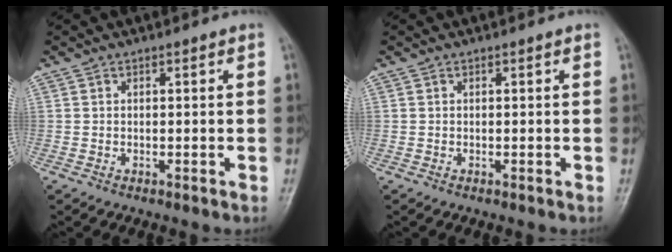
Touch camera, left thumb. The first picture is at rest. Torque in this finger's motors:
{"motor_torque": [0.00, 0.00, -0.03, 0.00, 0.00]}